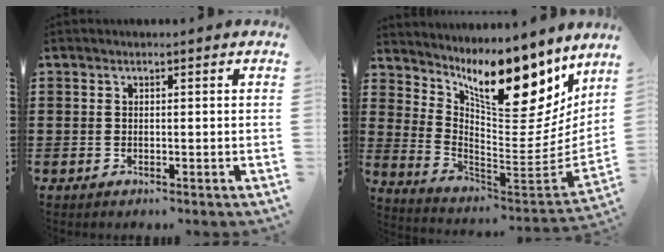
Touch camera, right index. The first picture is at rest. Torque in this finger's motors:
{"motor_torque": [1.14, 1.00, 1.05, 0.21]}